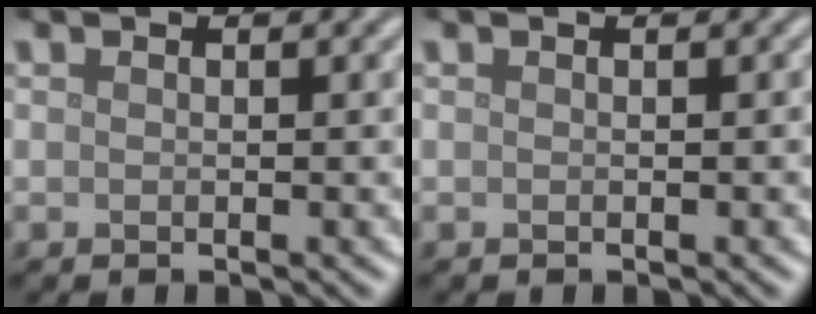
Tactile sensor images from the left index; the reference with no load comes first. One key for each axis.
{"total": 0.0}